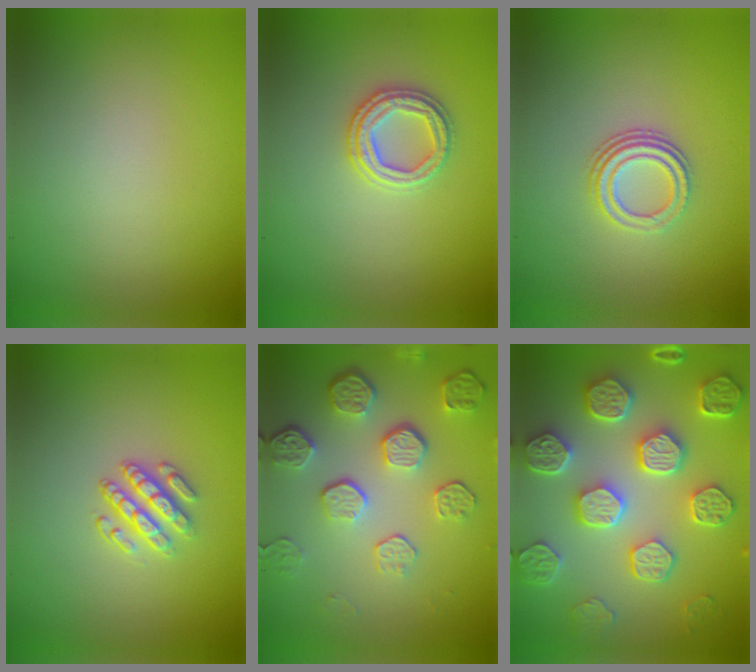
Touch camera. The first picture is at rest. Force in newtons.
{"total": 2.7, "press": 2.7, "slide": 0.3}
{"total": 3.0, "press": 2.2, "slide": 2.0}
{"total": 2.9, "press": 2.5, "slide": 1.6}
{"total": 5.6, "press": 3.9, "slide": 4.0}
{"total": 8.3, "press": 6.5, "slide": 5.2}